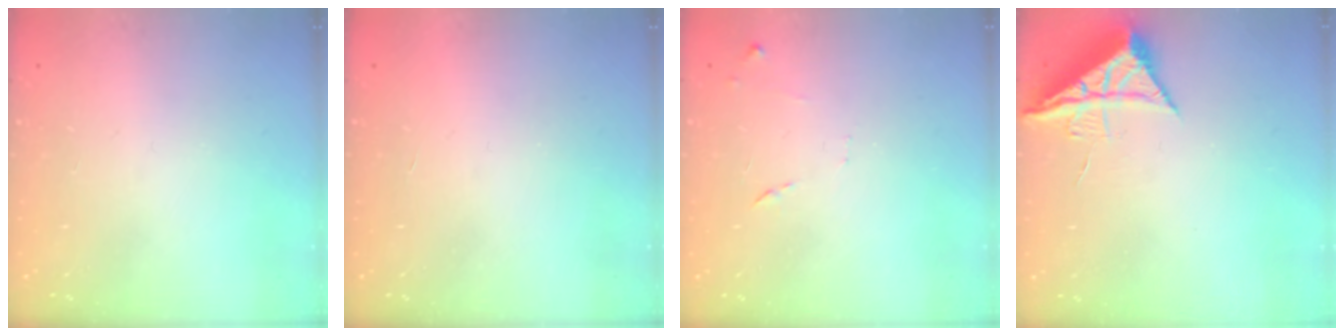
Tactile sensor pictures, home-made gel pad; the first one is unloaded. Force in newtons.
{"total": 1.7, "press": 1.7, "slide": 0.1}
{"total": 7.5, "press": 7.5, "slide": 0.6}
{"total": 7.7, "press": 7.7, "slide": 0.4}